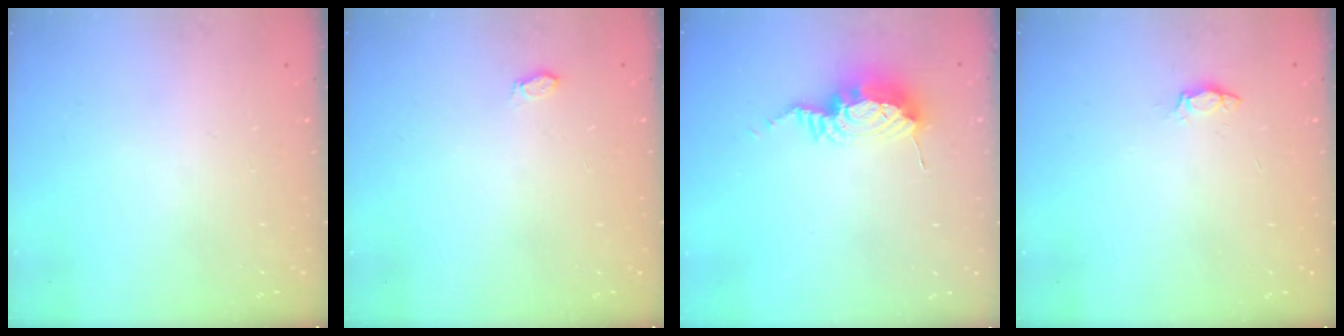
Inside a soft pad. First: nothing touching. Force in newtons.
{"total": 2.9, "press": 2.7, "slide": 1.1}
{"total": 9.8, "press": 9.7, "slide": 0.9}
{"total": 3.1, "press": 3.1, "slide": 0.3}